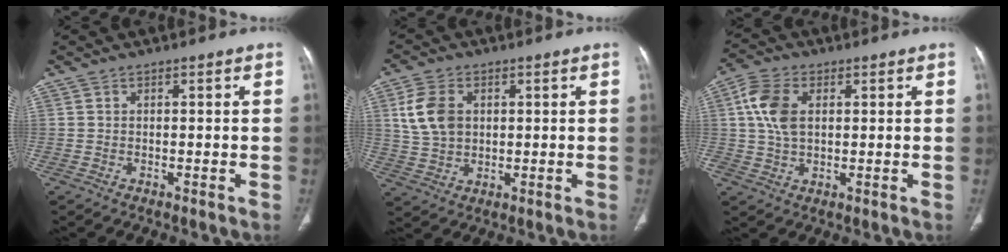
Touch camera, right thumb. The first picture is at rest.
{"total": 8.6, "force": [2.1, 6.1, 5.6], "torque": [-0.099, -0.003, 0.046]}
{"total": 8.0, "force": [1.9, 4.9, 6.0], "torque": [-0.126, 0.007, 0.035]}